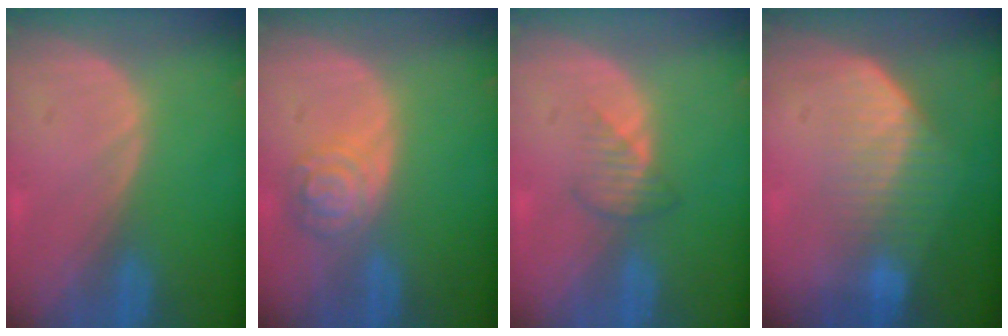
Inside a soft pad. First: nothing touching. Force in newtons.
{"total": 5.3, "press": 4.7, "slide": 2.3}
{"total": 2.7, "press": 2.6, "slide": 0.6}
{"total": 7.2, "press": 6.1, "slide": 3.8}